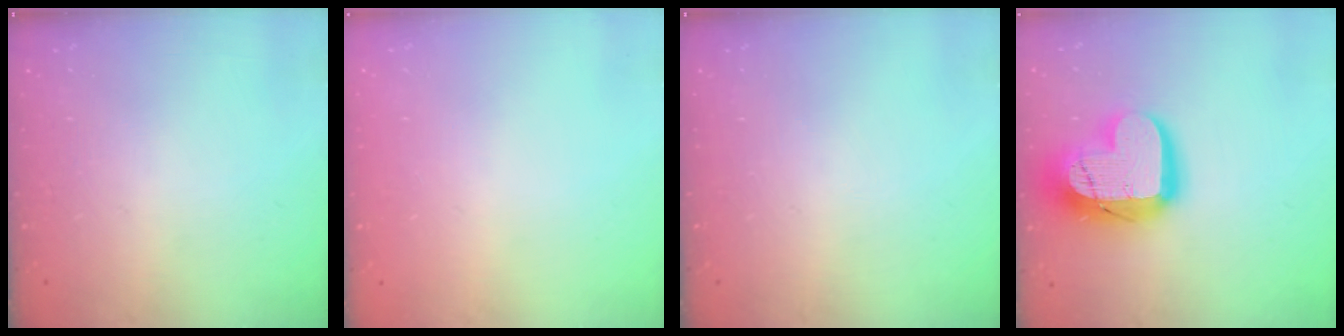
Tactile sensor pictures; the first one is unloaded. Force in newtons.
{"total": 0.0}
{"total": 0.0}
{"total": 20.6, "press": 20.6, "slide": 1.5}